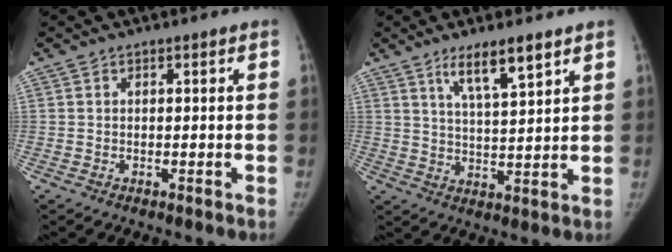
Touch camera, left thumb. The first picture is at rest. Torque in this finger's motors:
{"motor_torque": [0.35, -0.24, 0.79, -0.74, 0.07]}